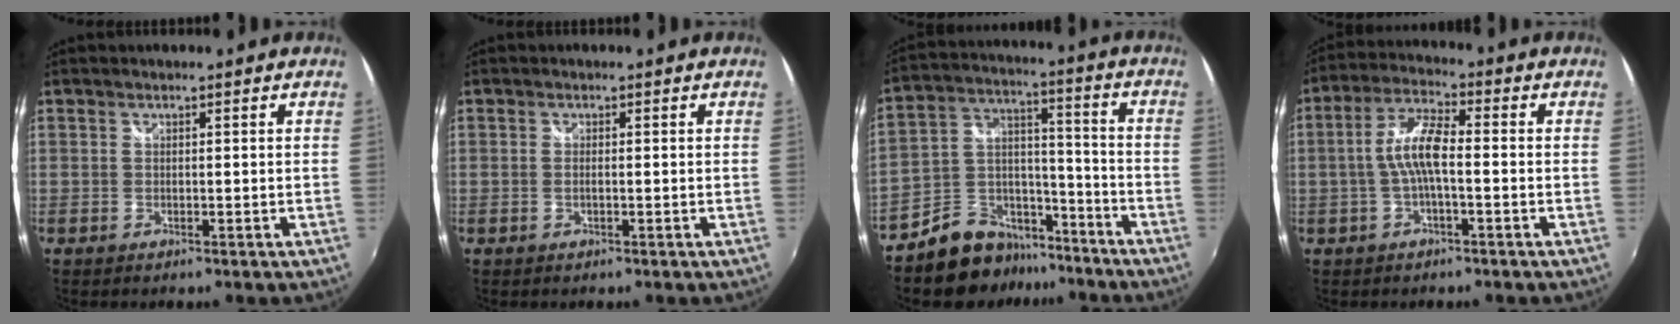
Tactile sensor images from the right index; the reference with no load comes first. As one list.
[{"total": 0.9, "force": [-0.1, 0.0, 0.9], "torque": [-0.019, 0.001, -0.004]}, {"total": 12.2, "force": [-9.1, 7.5, 3.3], "torque": [-0.067, 0.059, -0.139]}, {"total": 7.3, "force": [-1.1, 1.7, 7.0], "torque": [-0.147, 0.012, -0.022]}]